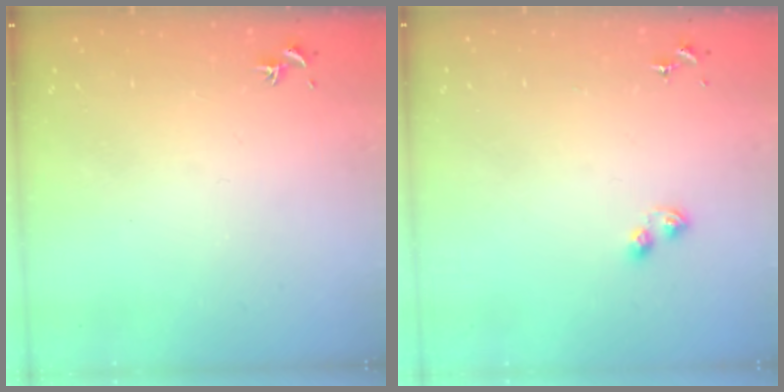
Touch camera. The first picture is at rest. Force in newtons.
{"total": 3.3, "press": 3.2, "slide": 0.6}